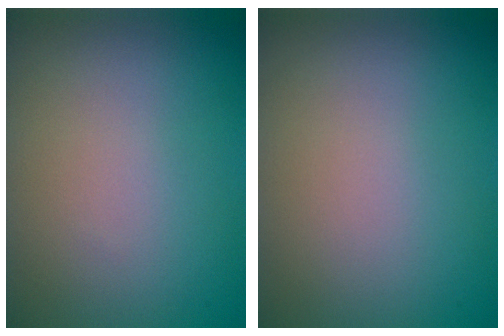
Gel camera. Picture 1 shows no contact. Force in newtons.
{"total": 0.0}